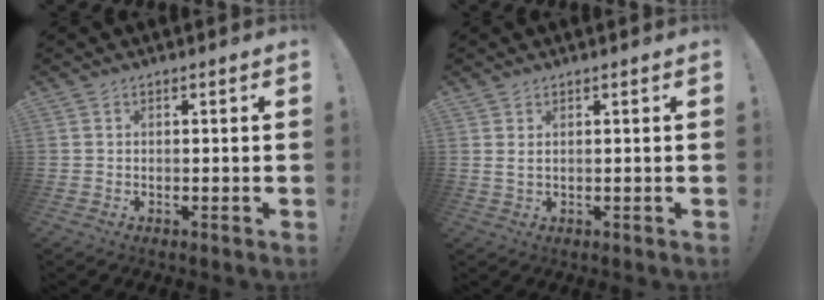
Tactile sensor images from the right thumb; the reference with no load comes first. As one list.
[{"total": 2.1, "force": [1.2, 0.3, 1.6], "torque": [-0.027, -0.002, 0.021]}]